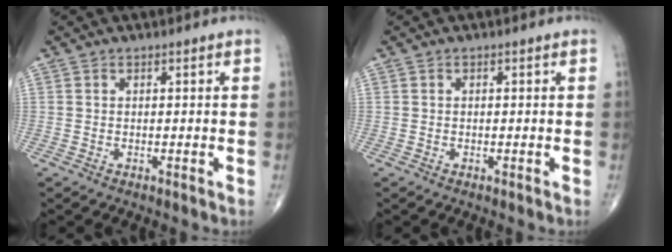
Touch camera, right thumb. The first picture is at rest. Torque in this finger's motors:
{"motor_torque": [0.33, -0.59, -0.19, -0.08, 0.01]}